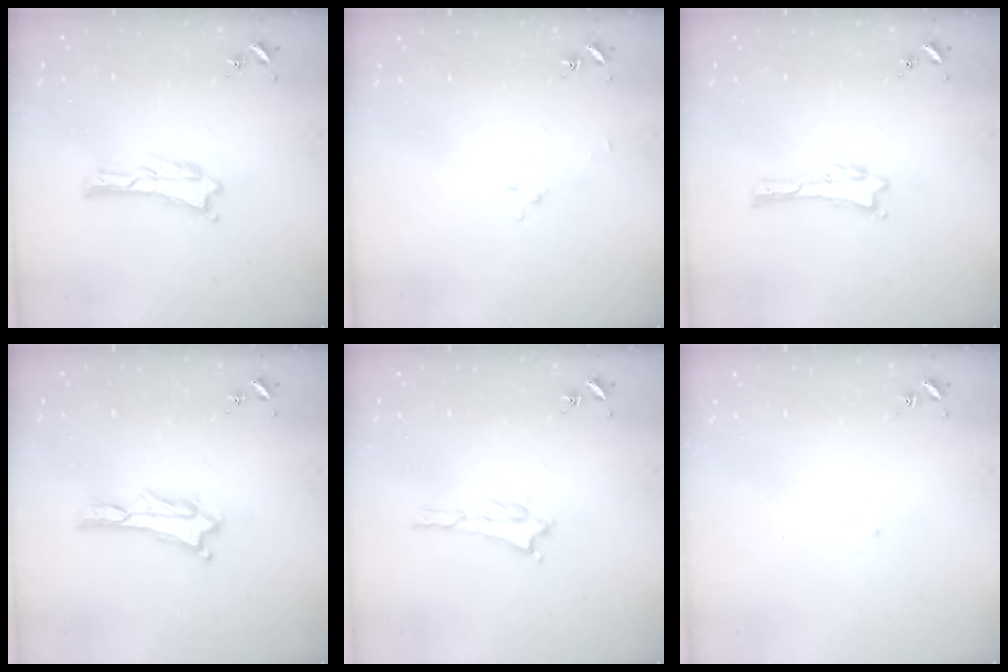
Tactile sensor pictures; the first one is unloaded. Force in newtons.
{"total": 1.6, "press": 1.6, "slide": 0.2}
{"total": 0.0}
{"total": 0.9, "press": 0.9, "slide": 0.2}
{"total": 1.4, "press": 1.4, "slide": 0.3}
{"total": 1.1, "press": 1.0, "slide": 0.2}